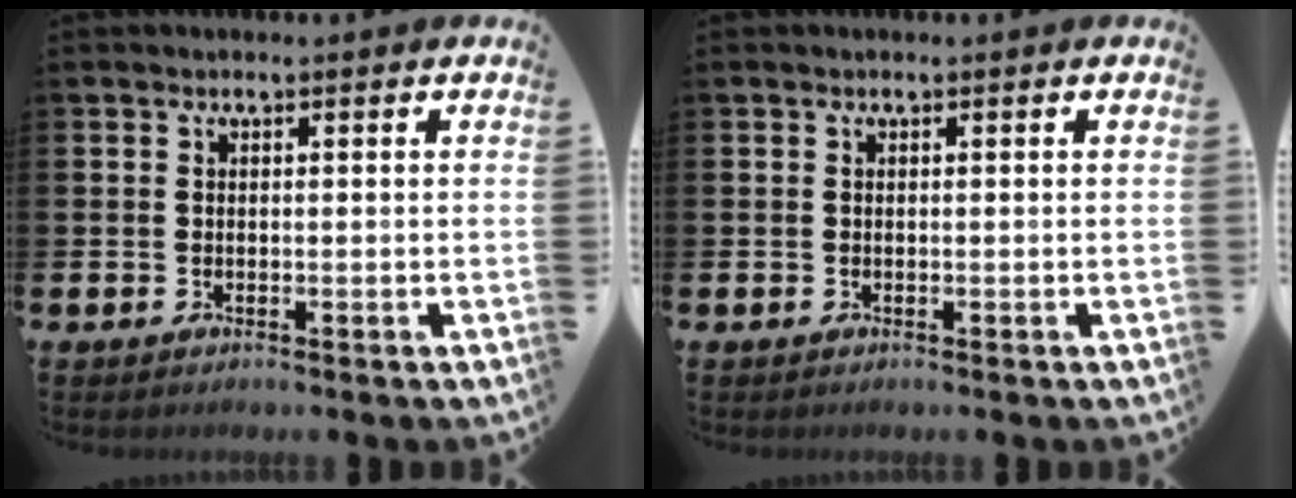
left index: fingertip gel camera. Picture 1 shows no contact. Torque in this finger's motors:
{"motor_torque": [-0.03, -0.02, 0.03, 0.01]}